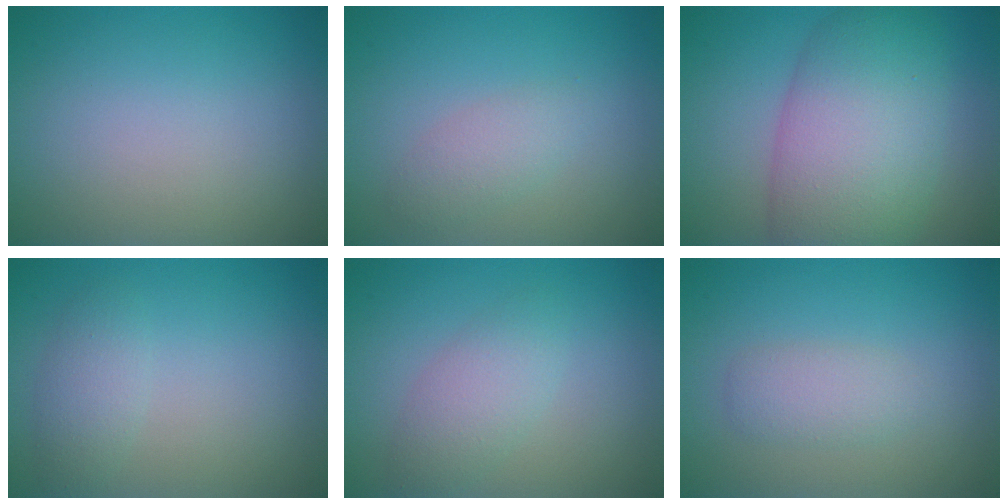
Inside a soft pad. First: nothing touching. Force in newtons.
{"total": 3.0, "press": 3.0, "slide": 0.2}
{"total": 9.9, "press": 9.9, "slide": 0.4}
{"total": 2.0, "press": 2.0, "slide": 0.1}
{"total": 2.7, "press": 2.7, "slide": 0.1}
{"total": 2.0, "press": 2.0, "slide": 0.2}